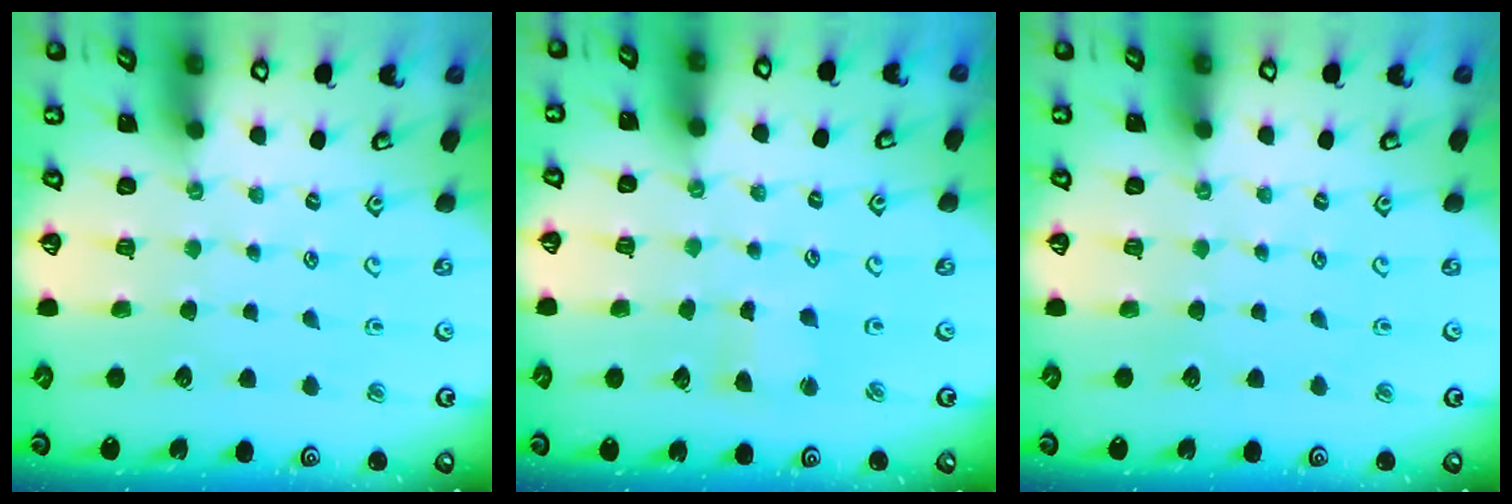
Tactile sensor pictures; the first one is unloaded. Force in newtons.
{"total": 3.0, "press": 2.9, "slide": 0.6}
{"total": 0.0}